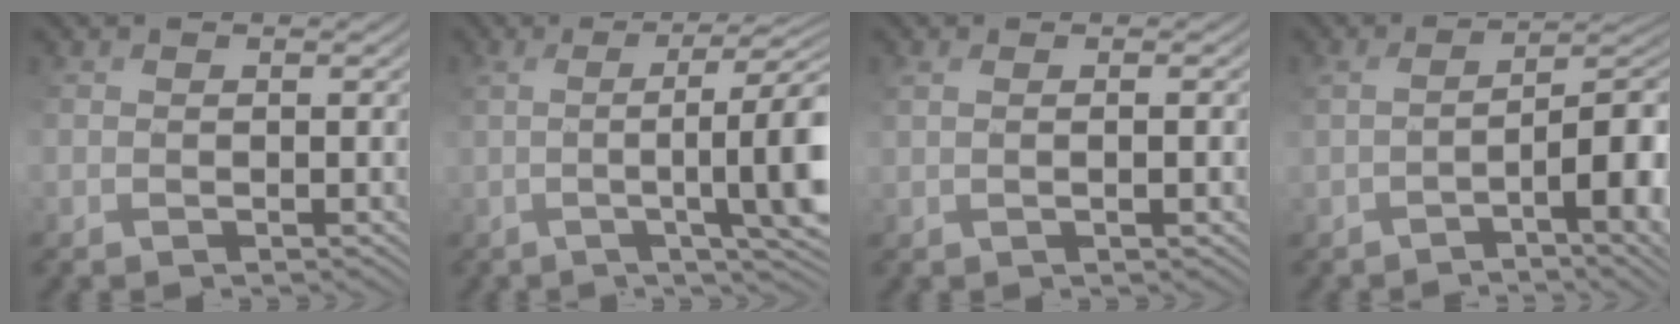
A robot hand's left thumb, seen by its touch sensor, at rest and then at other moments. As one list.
[{"total": 11.2, "force": [0.2, 2.4, 10.9], "torque": [-0.153, -0.001, 0.033]}, {"total": 2.3, "force": [0.7, 0.6, 2.1], "torque": [-0.029, 0.004, 0.011]}, {"total": 11.1, "force": [-3.8, 3.2, 9.9], "torque": [-0.133, 0.011, -0.038]}]